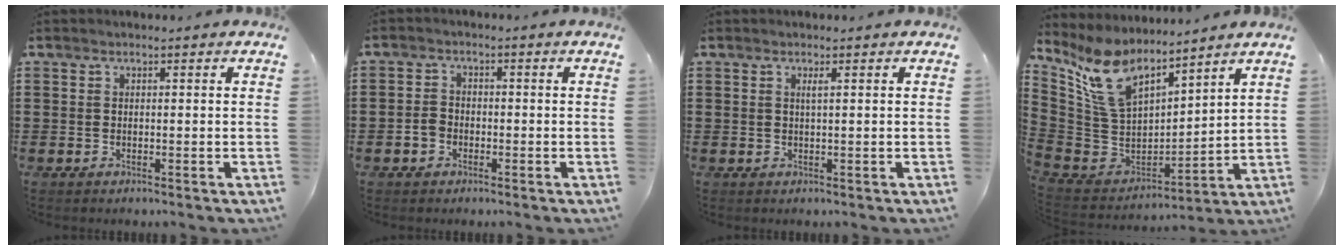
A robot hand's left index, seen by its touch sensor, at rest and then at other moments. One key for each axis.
{"total": 2.4, "fx": -0.9, "fy": 1.9, "fz": 1.2, "tx": -0.034, "ty": 0.000, "tz": -0.020}
{"total": 1.0, "fx": 0.4, "fy": -0.1, "fz": 0.9, "tx": -0.019, "ty": -0.003, "tz": 0.008}
{"total": 11.3, "fx": 8.1, "fy": 5.1, "fz": 6.1, "tx": -0.168, "ty": -0.042, "tz": 0.150}